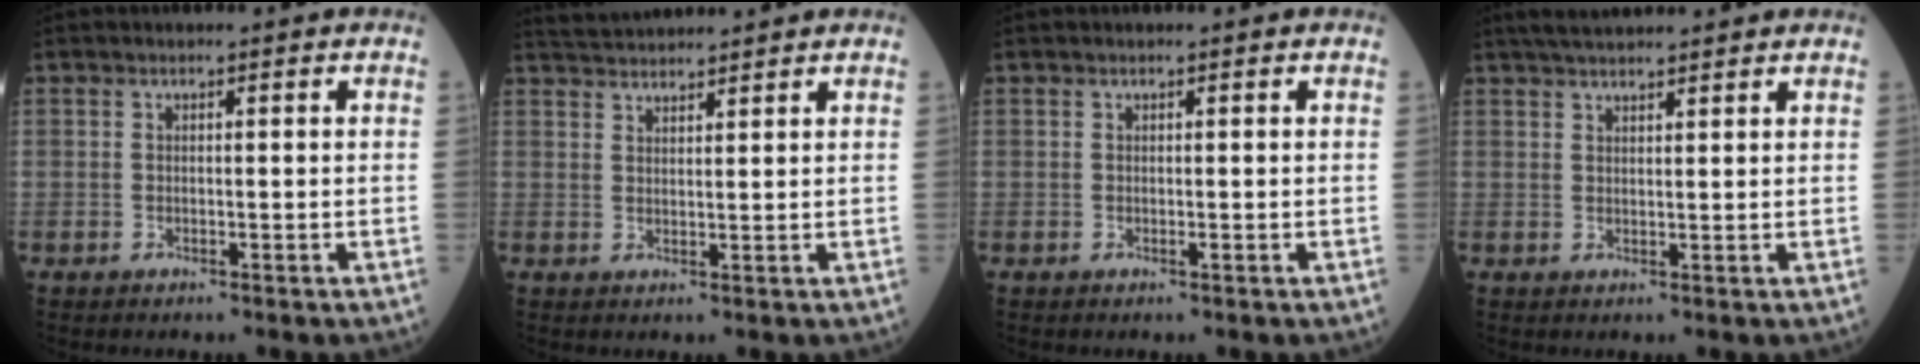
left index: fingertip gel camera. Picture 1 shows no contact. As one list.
[{"total": 5.4, "force": [5.3, -0.1, 1.0], "torque": [-0.024, 0.035, 0.091]}, {"total": 0.0}, {"total": 6.5, "force": [5.8, 0.6, 2.9], "torque": [-0.045, 0.035, 0.091]}]